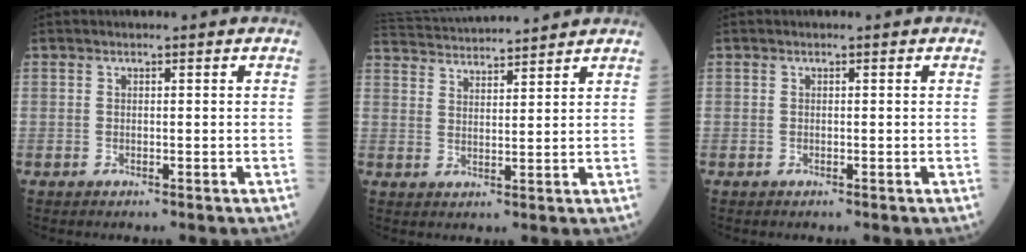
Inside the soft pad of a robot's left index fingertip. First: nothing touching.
{"total": 12.2, "force": [11.7, 0.7, 3.4], "torque": [-0.076, 0.036, 0.187]}
{"total": 0.0}